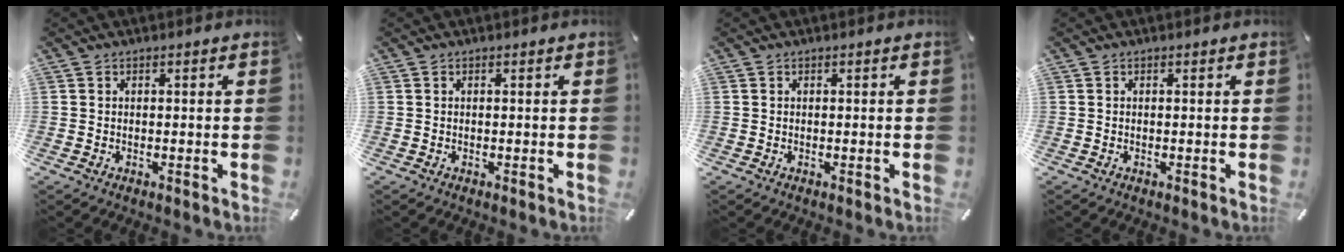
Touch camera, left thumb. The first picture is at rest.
{"total": 0.0}
{"total": 0.0}
{"total": 0.0}